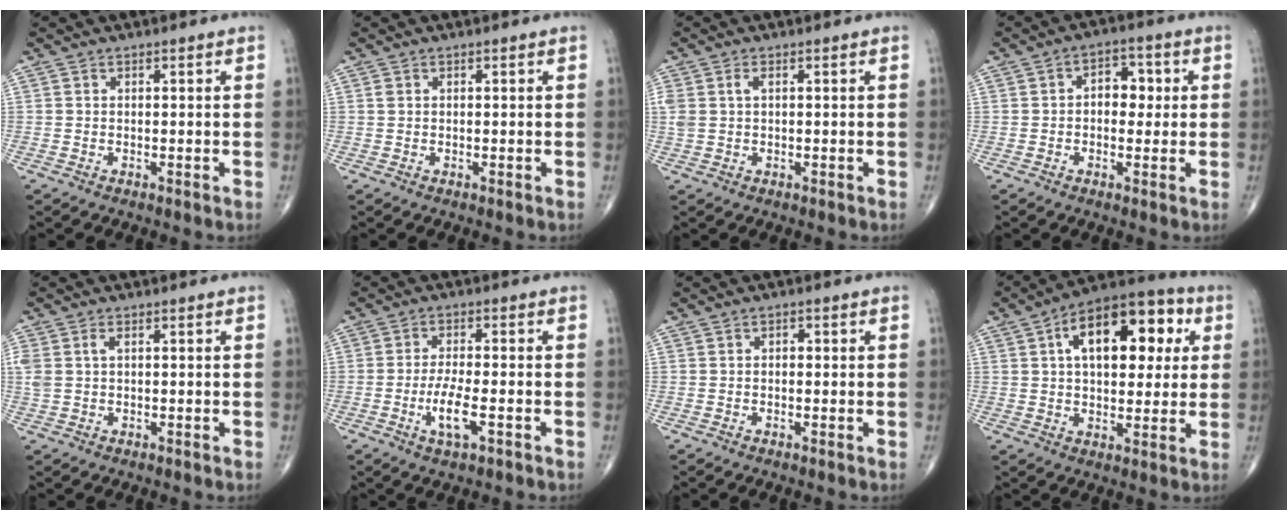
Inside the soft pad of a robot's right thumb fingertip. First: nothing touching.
{"total": 0.6, "force": [0.1, 0.5, 0.3], "torque": [-0.005, 0.003, 0.003]}
{"total": 3.3, "force": [0.8, 2.0, 2.5], "torque": [-0.074, 0.011, 0.020]}
{"total": 6.1, "force": [0.5, 4.1, 4.4], "torque": [-0.030, 0.012, 0.000]}
{"total": 3.8, "force": [0.9, 2.3, 2.8], "torque": [-0.083, 0.012, 0.022]}
{"total": 5.9, "force": [-2.1, 1.6, 5.3], "torque": [-0.108, 0.001, -0.038]}
{"total": 1.1, "force": [0.1, 0.8, 0.8], "torque": [-0.006, 0.004, -0.002]}
{"total": 18.9, "force": [5.2, 10.2, 15.1], "torque": [-0.183, 0.018, 0.069]}